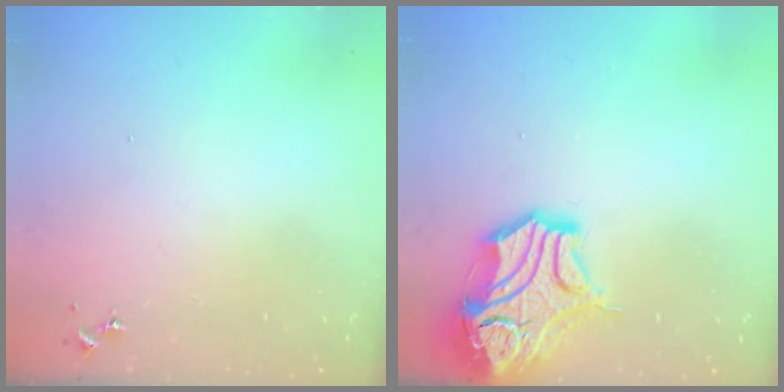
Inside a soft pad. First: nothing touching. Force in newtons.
{"total": 16.8, "press": 16.6, "slide": 2.5}